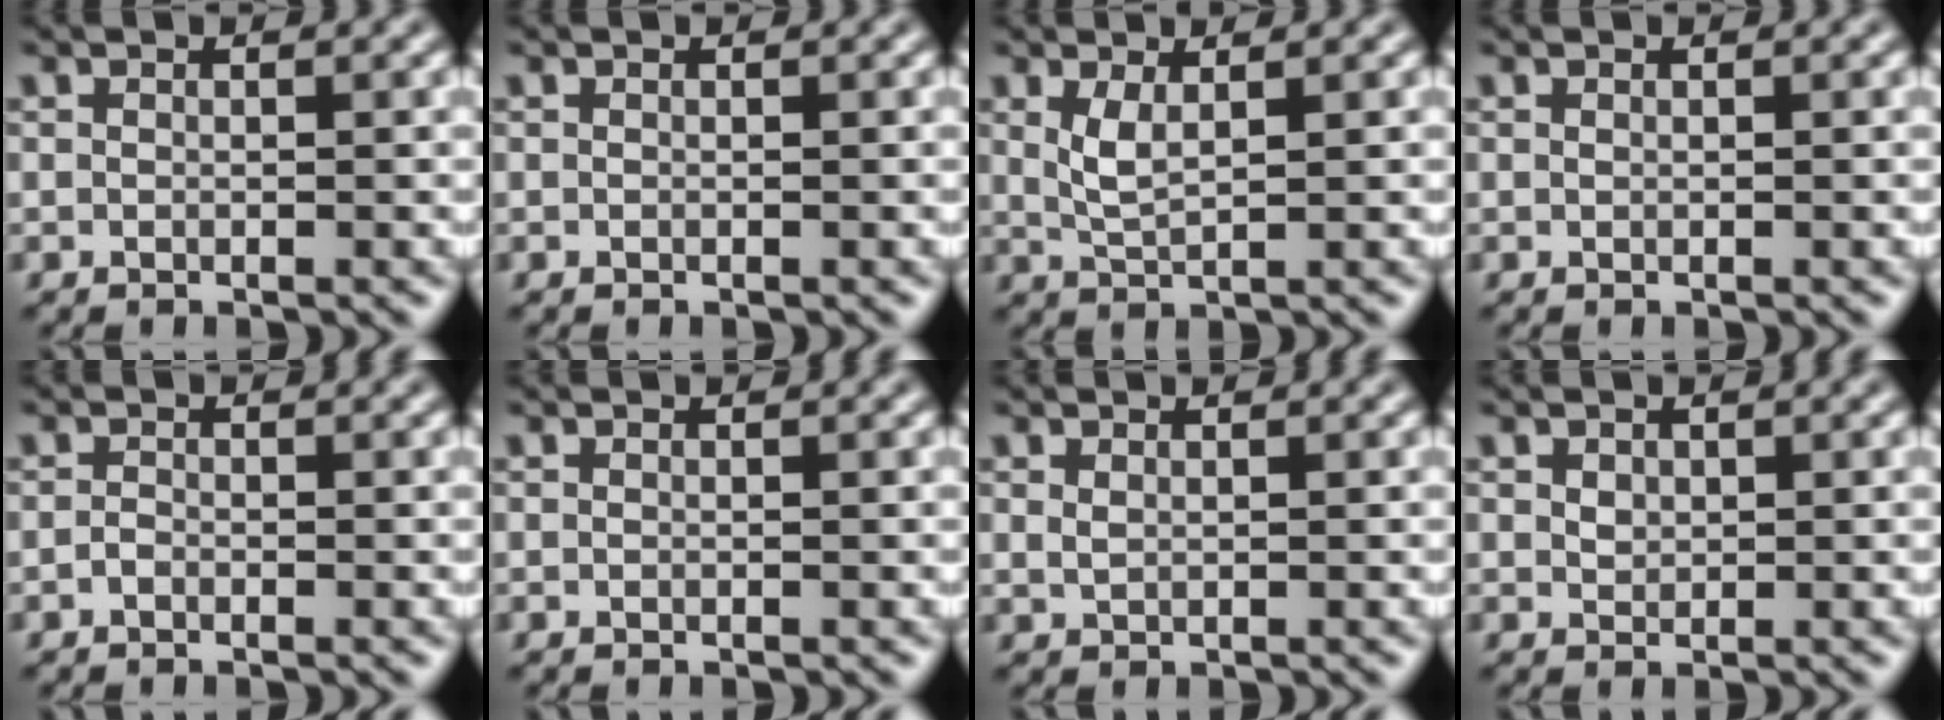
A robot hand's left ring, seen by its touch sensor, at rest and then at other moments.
{"total": 0.0}
{"total": 2.0, "force": [0.9, 0.6, 1.7], "torque": [-0.040, -0.004, 0.022]}
{"total": 0.0}
{"total": 0.6, "force": [-0.4, 0.3, 0.4], "torque": [-0.008, -0.001, -0.009]}
{"total": 0.0}
{"total": 0.6, "force": [0.4, 0.3, 0.4], "torque": [-0.015, -0.001, 0.011]}
{"total": 0.9, "force": [0.4, 0.7, 0.3], "torque": [-0.007, -0.002, 0.010]}